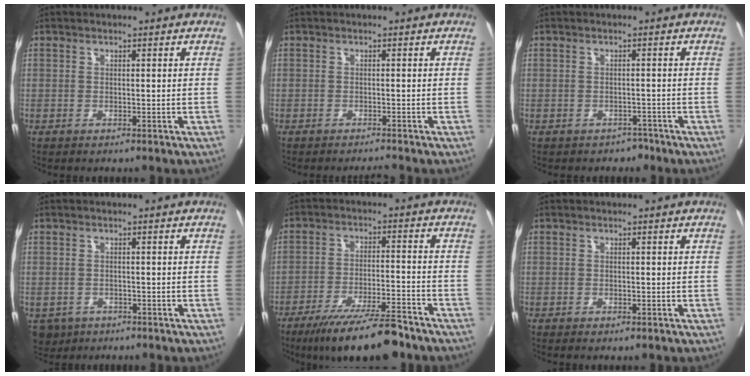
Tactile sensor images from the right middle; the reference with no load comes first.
{"total": 1.5, "force": [-1.5, -0.1, 0.3], "torque": [-0.009, -0.008, -0.028]}
{"total": 2.5, "force": [-1.8, 1.7, 0.1], "torque": [-0.005, 0.002, -0.022]}
{"total": 5.1, "force": [-2.4, 4.0, 2.2], "torque": [-0.050, -0.014, -0.031]}
{"total": 14.6, "force": [-11.8, 2.5, 8.2], "torque": [-0.161, -0.019, -0.187]}
{"total": 1.1, "force": [-0.8, 0.4, 0.6], "torque": [-0.012, -0.005, -0.014]}